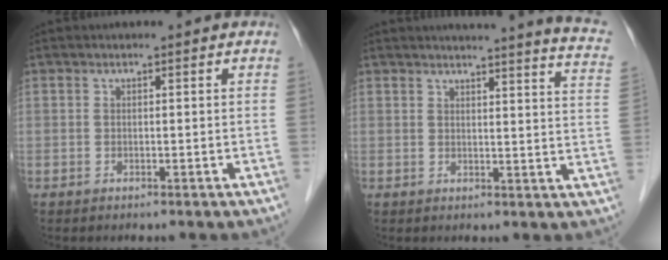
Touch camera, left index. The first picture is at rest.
{"total": 15.8, "force": [14.0, 0.3, 7.5], "torque": [-0.096, -0.046, 0.142]}